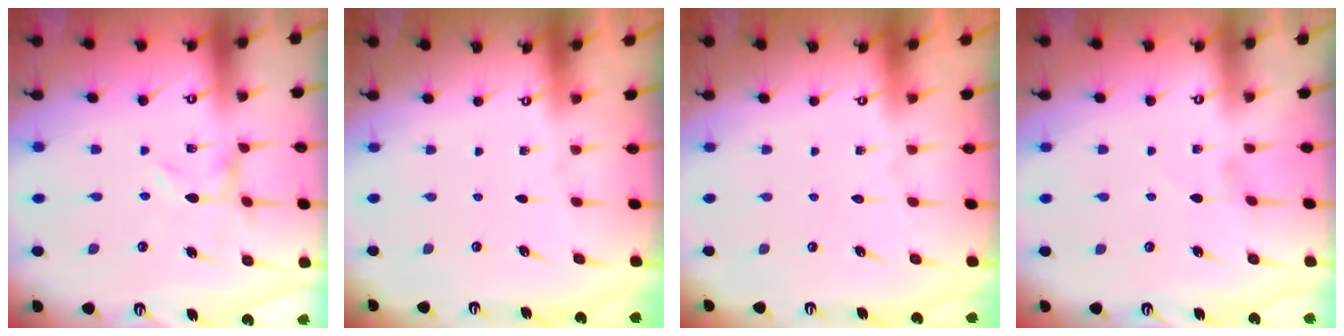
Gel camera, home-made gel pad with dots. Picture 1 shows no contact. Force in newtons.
{"total": 0.0}
{"total": 1.8, "press": 1.8, "slide": 0.1}
{"total": 1.1, "press": 1.1, "slide": 0.1}